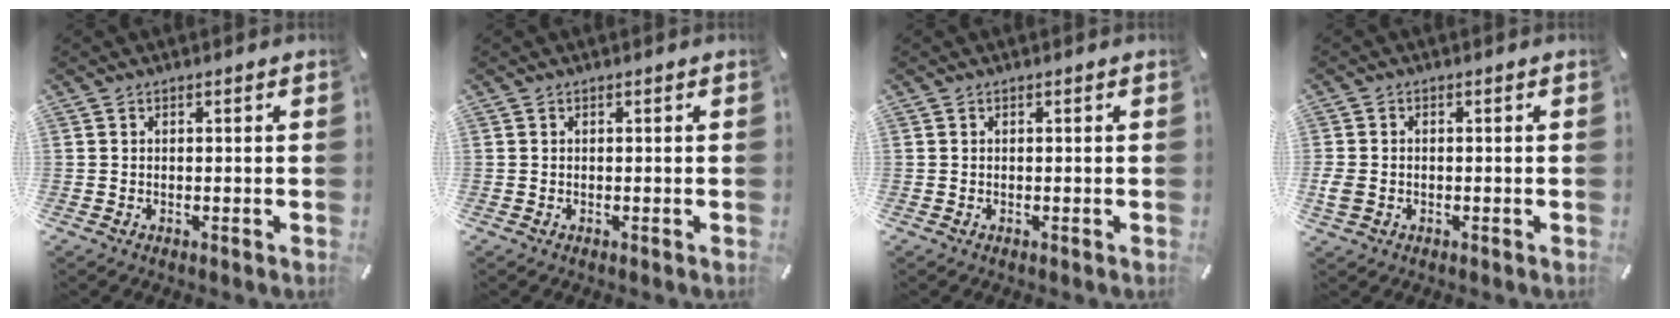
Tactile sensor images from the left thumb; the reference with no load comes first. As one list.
[{"total": 0.0}, {"total": 0.0}, {"total": 3.0, "force": [-0.6, 2.2, 1.8], "torque": [-0.045, 0.000, -0.013]}]